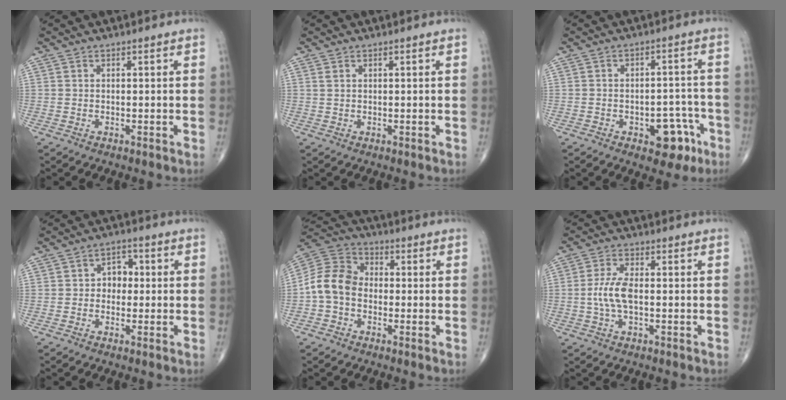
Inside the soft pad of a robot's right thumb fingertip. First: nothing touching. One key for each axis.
{"total": 0.7, "fx": 0.4, "fy": 0.3, "fz": 0.4, "tx": -0.009, "ty": 0.005, "tz": 0.012}
{"total": 8.3, "fx": -3.9, "fy": 4.7, "fz": 5.6, "tx": -0.039, "ty": 0.038, "tz": -0.044}
{"total": 4.3, "fx": 0.0, "fy": 3.4, "fz": 2.6, "tx": -0.012, "ty": 0.016, "tz": -0.011}
{"total": 9.9, "fx": -1.6, "fy": 7.7, "fz": 5.9, "tx": -0.106, "ty": 0.033, "tz": -0.044}
{"total": 5.6, "fx": -0.5, "fy": 2.3, "fz": 5.1, "tx": -0.120, "ty": 0.008, "tz": -0.014}